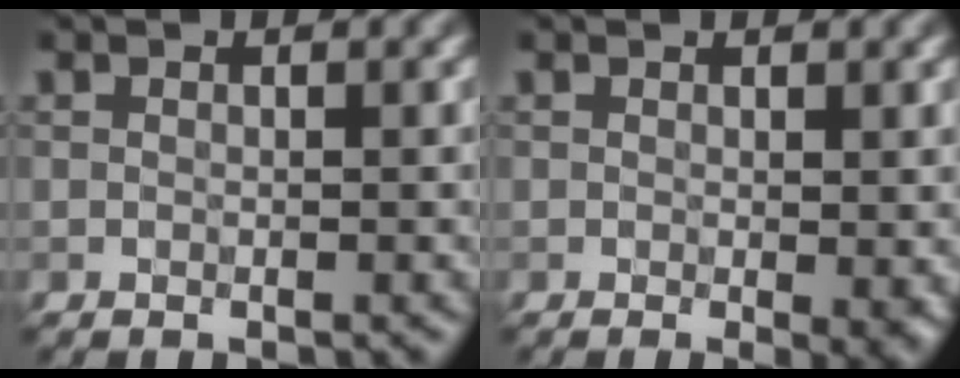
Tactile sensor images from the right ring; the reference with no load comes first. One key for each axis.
{"total": 1.9, "fx": 0.1, "fy": 0.2, "fz": 1.8, "tx": -0.020, "ty": -0.006, "tz": 0.004}